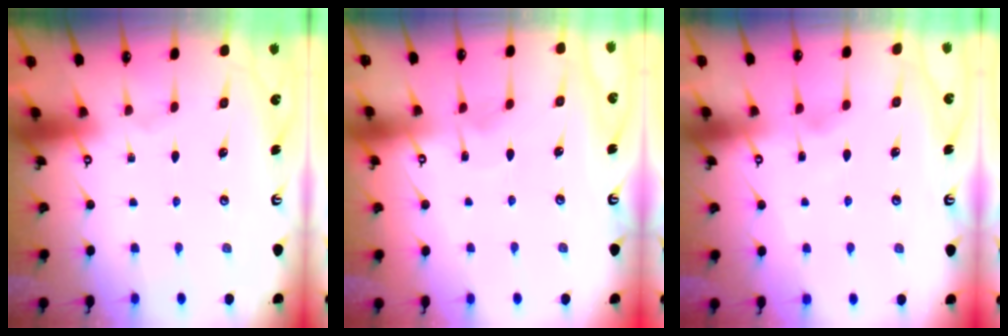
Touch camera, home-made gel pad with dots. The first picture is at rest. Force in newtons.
{"total": 4.5, "press": 4.5, "slide": 0.4}
{"total": 2.7, "press": 2.7, "slide": 0.3}